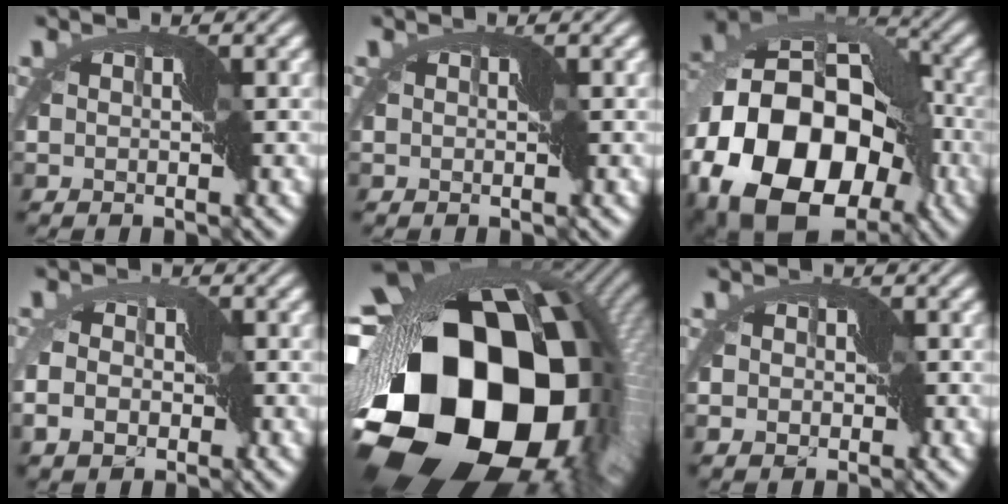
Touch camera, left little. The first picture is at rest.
{"total": 0.0}
{"total": 18.2, "force": [-6.4, 12.9, 11.2], "torque": [-0.237, 0.001, -0.116]}
{"total": 4.5, "force": [-1.5, 3.2, 2.9], "torque": [-0.056, -0.008, -0.030]}
{"total": 21.7, "force": [-4.6, 15.2, 14.9], "torque": [-0.304, -0.084, -0.062]}
{"total": 3.9, "force": [-1.3, 3.1, 1.9], "torque": [-0.019, -0.003, -0.031]}